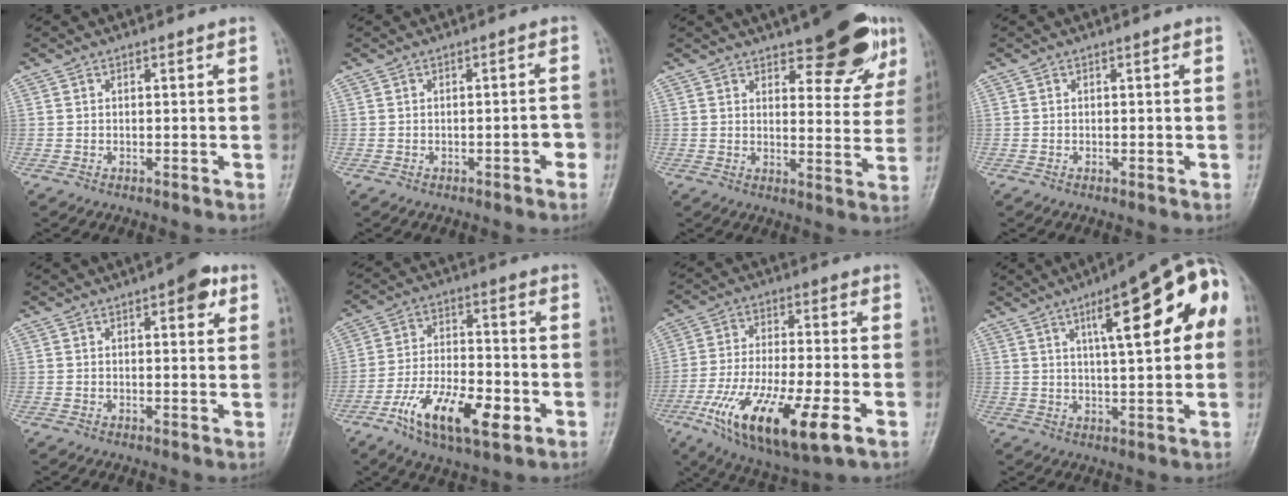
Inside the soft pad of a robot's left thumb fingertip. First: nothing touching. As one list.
[{"total": 2.4, "force": [-1.0, 0.8, 2.0], "torque": [-0.023, 0.007, -0.014]}, {"total": 13.2, "force": [8.3, 5.1, 8.9], "torque": [-0.070, -0.039, 0.108]}, {"total": 0.0}, {"total": 4.9, "force": [2.3, 2.0, 3.9], "torque": [-0.036, -0.003, 0.022]}, {"total": 14.5, "force": [-6.2, 6.1, 11.6], "torque": [-0.198, 0.020, -0.107]}, {"total": 19.0, "force": [-7.7, 5.7, 16.4], "torque": [-0.326, -0.003, -0.129]}, {"total": 18.1, "force": [5.4, 5.1, 16.5], "torque": [-0.198, 0.016, 0.066]}]